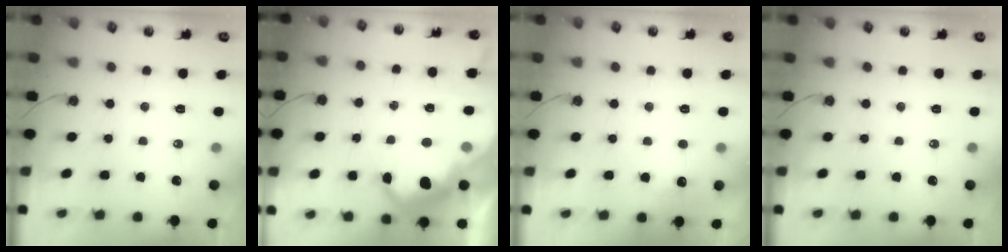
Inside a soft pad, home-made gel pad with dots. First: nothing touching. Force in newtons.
{"total": 12.7, "press": 12.7, "slide": 0.9}
{"total": 2.5, "press": 2.3, "slide": 0.9}
{"total": 0.0}